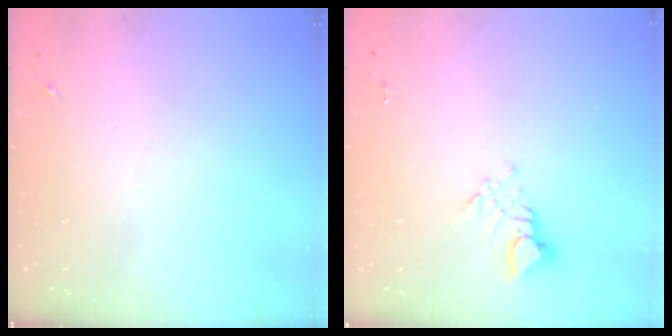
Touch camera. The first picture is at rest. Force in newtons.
{"total": 3.7, "press": 3.7, "slide": 0.2}